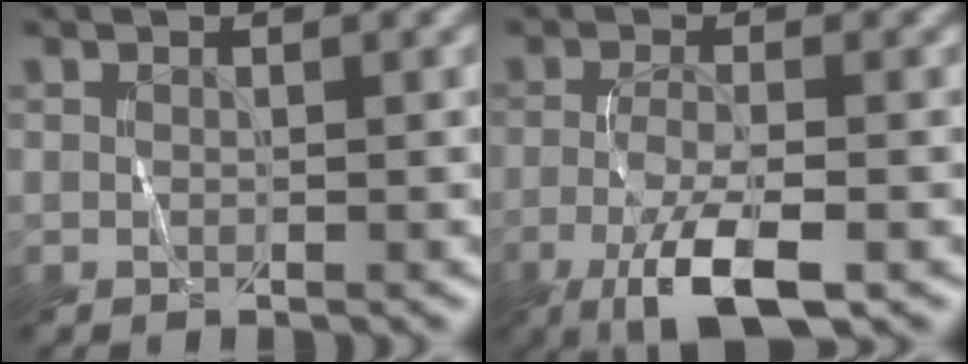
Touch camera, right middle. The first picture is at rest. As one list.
[{"total": 6.0, "force": [-2.7, 1.4, 5.1], "torque": [-0.104, -0.004, -0.055]}]